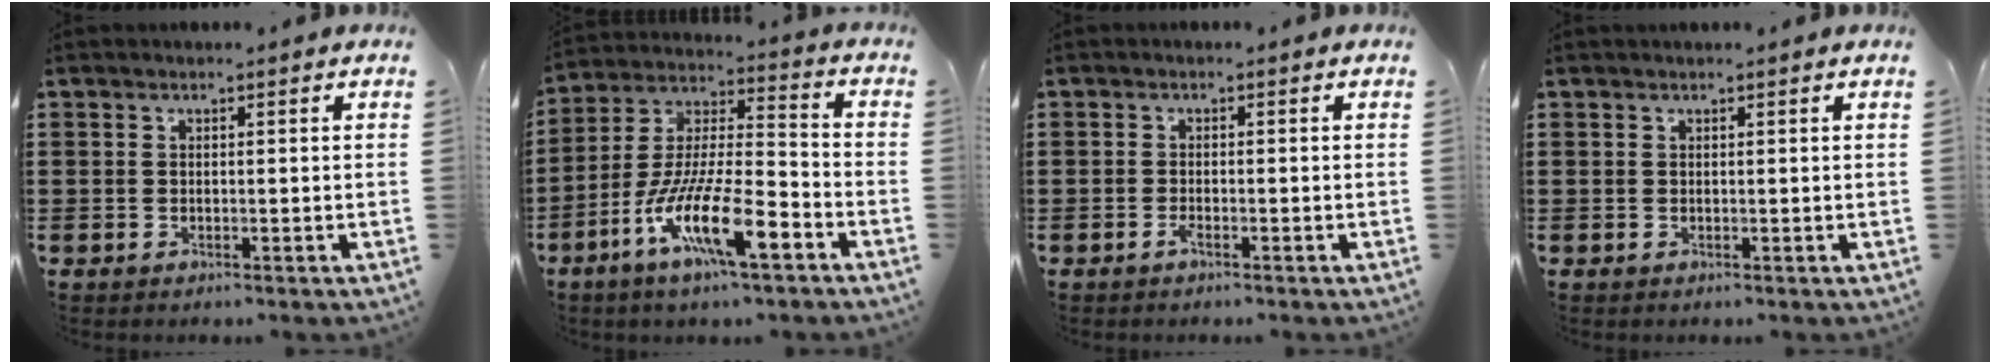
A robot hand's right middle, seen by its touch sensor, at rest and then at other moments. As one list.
[{"total": 13.5, "force": [-8.0, 2.7, 10.6], "torque": [-0.224, -0.004, -0.156]}, {"total": 1.0, "force": [-0.6, 0.1, 0.8], "torque": [-0.024, -0.007, -0.012]}, {"total": 0.0}]